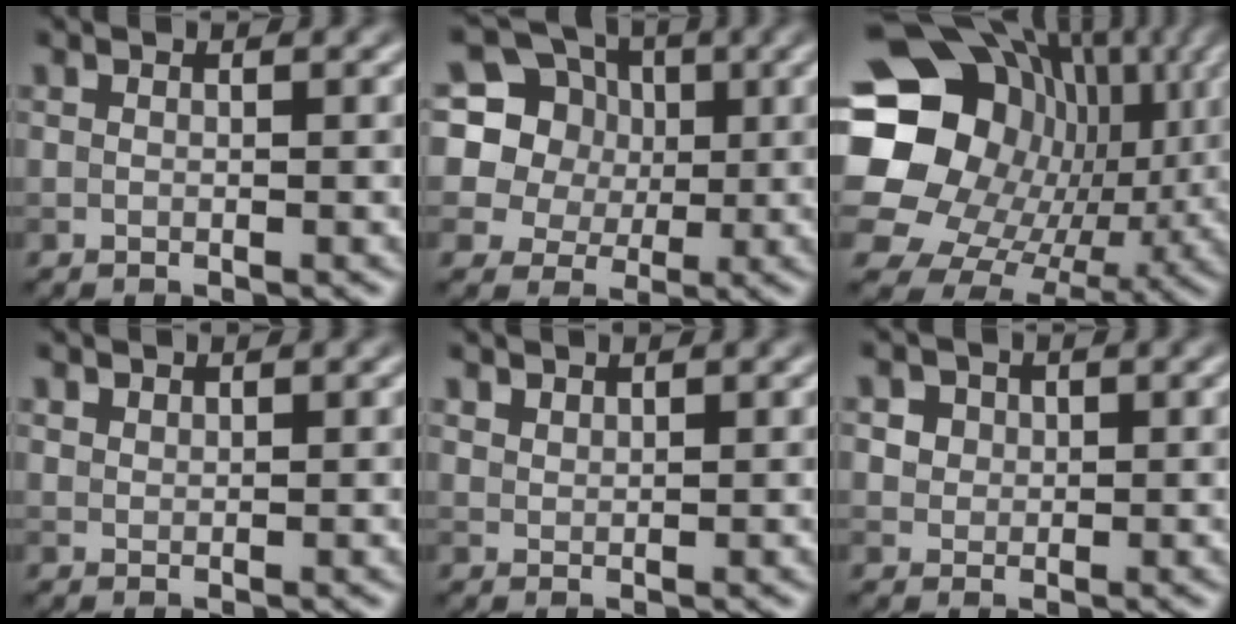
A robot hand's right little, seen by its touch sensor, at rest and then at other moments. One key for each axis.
{"total": 12.9, "fx": 4.8, "fy": 10.9, "fz": 4.9, "tx": -0.145, "ty": 0.053, "tz": 0.074}
{"total": 20.6, "fx": 3.8, "fy": 17.5, "fz": 10.0, "tx": -0.191, "ty": -0.003, "tz": 0.070}
{"total": 0.7, "fx": 0.7, "fy": -0.2, "fz": -0.2, "tx": 0.003, "ty": 0.000, "tz": 0.018}
{"total": 1.1, "fx": 1.0, "fy": -0.2, "fz": -0.1, "tx": -0.001, "ty": 0.000, "tz": 0.024}
{"total": 2.6, "fx": 1.3, "fy": 2.0, "fz": 1.1, "tx": -0.021, "ty": 0.004, "tz": 0.020}